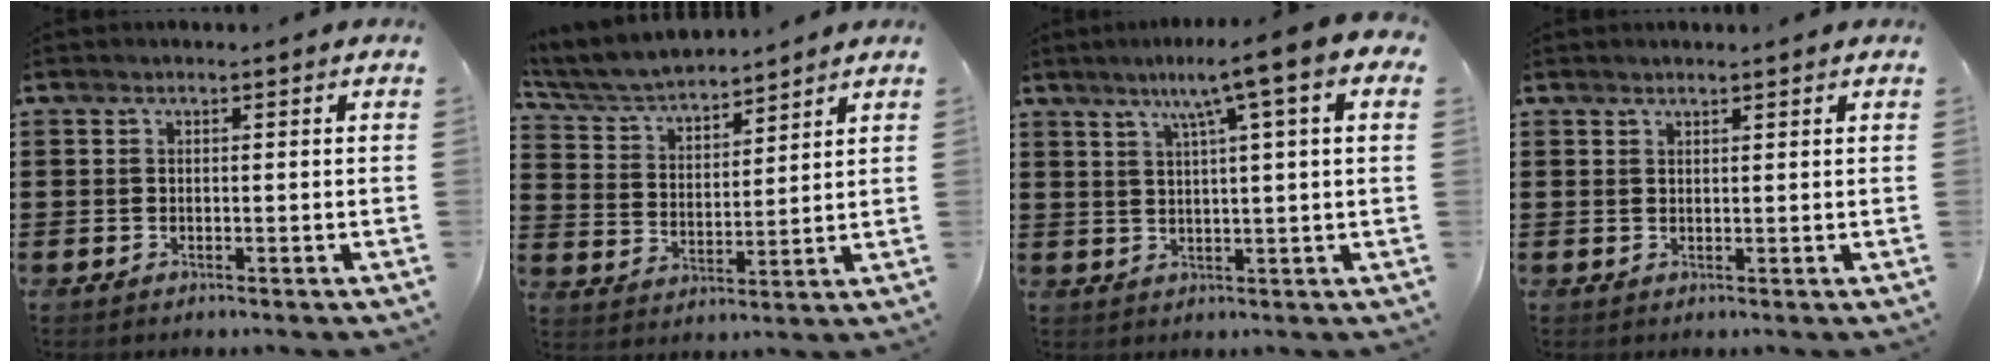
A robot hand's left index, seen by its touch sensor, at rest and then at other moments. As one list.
[{"total": 5.8, "force": [5.6, 0.9, 1.4], "torque": [-0.054, -0.029, 0.095]}, {"total": 7.7, "force": [3.5, -0.5, 6.8], "torque": [-0.134, -0.010, 0.048]}, {"total": 0.9, "force": [0.8, 0.1, 0.2], "torque": [-0.005, -0.001, 0.017]}]